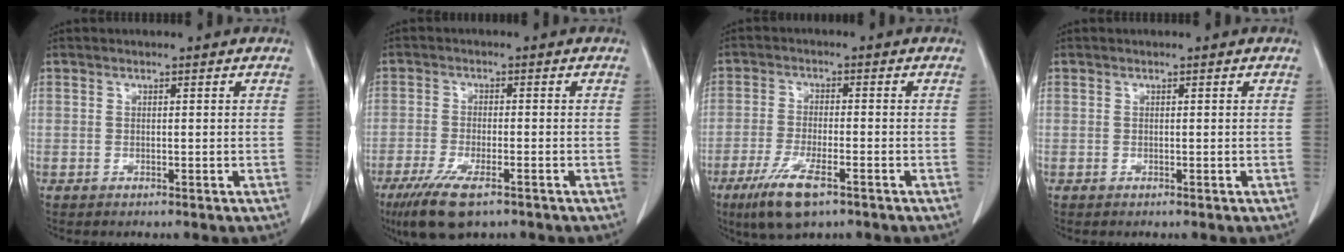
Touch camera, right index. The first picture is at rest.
{"total": 8.6, "force": [-5.6, 2.2, 6.2], "torque": [-0.112, -0.019, -0.091]}
{"total": 8.1, "force": [-4.8, 1.8, 6.3], "torque": [-0.125, -0.017, -0.080]}
{"total": 0.0}